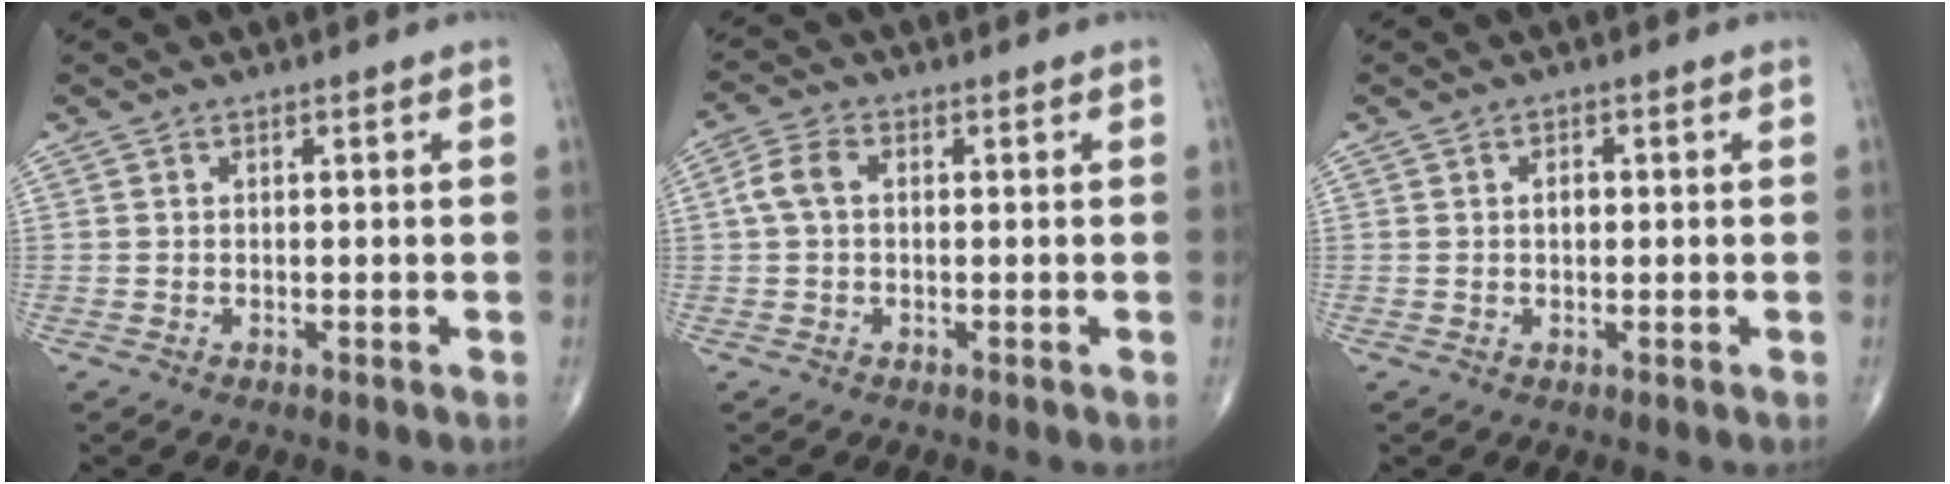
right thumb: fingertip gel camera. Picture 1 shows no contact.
{"total": 4.4, "force": [0.4, 2.8, 3.3], "torque": [-0.075, 0.013, 0.002]}
{"total": 1.8, "force": [0.2, 1.2, 1.3], "torque": [-0.019, 0.004, 0.003]}